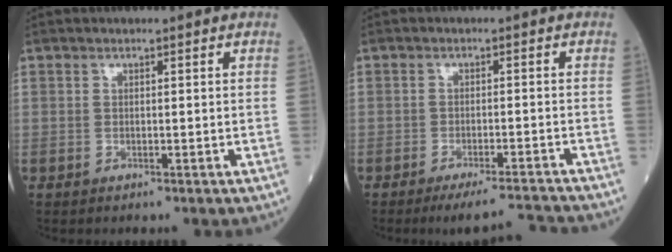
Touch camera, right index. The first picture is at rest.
{"total": 7.6, "force": [-7.3, -0.9, 2.0], "torque": [-0.016, -0.006, -0.112]}